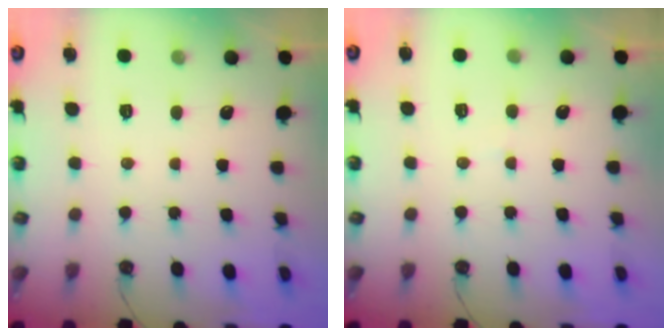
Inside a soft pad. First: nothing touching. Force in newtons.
{"total": 2.5, "press": 2.5, "slide": 0.2}